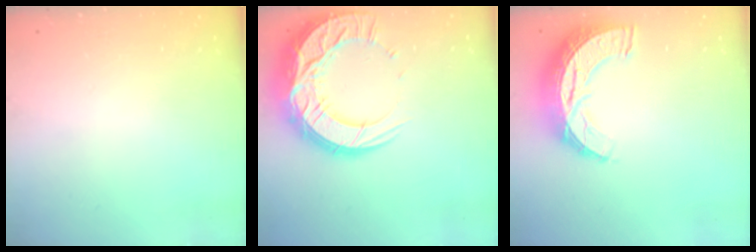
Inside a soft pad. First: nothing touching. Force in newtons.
{"total": 22.3, "press": 22.2, "slide": 1.9}
{"total": 12.7, "press": 12.7, "slide": 0.8}